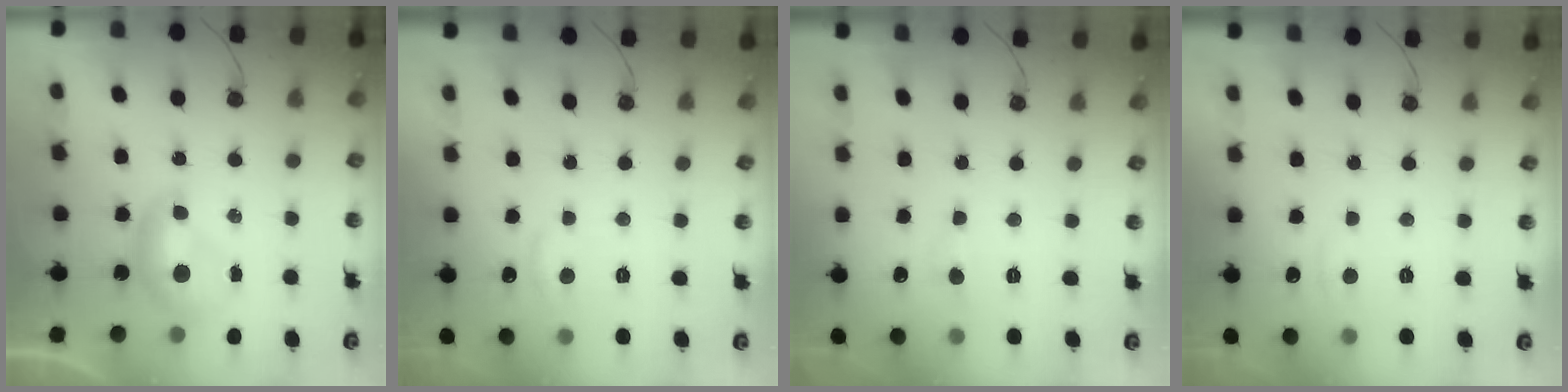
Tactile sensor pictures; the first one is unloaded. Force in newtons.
{"total": 1.0, "press": 0.7, "slide": 0.7}
{"total": 0.5, "press": 0.4, "slide": 0.4}
{"total": 0.6, "press": 0.1, "slide": 0.6}